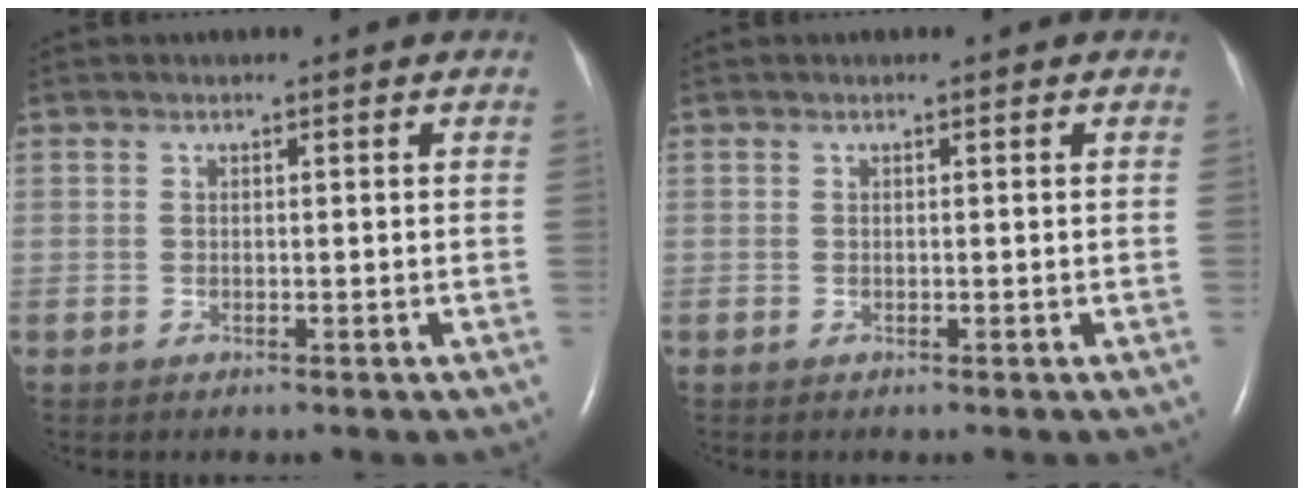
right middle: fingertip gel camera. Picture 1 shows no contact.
{"total": 0.0}